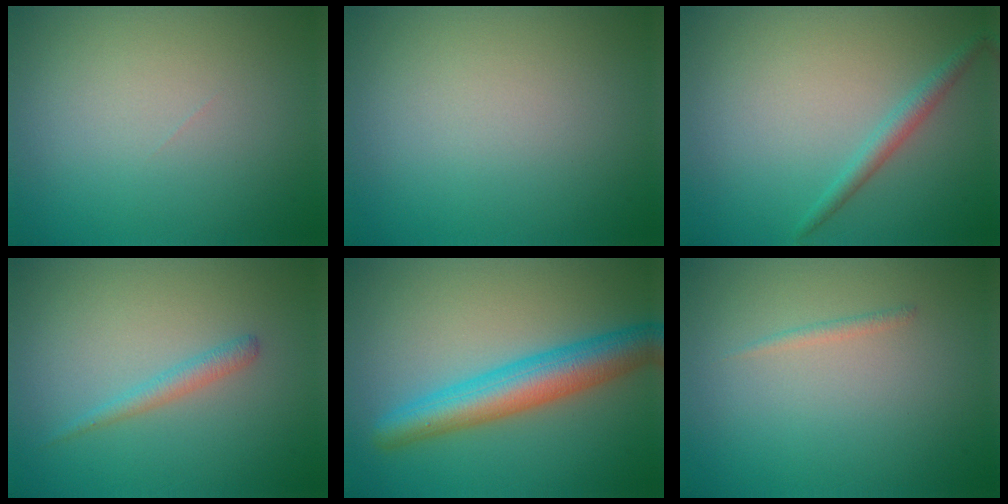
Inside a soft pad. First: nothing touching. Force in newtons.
{"total": 0.0}
{"total": 1.8, "press": 1.7, "slide": 0.1}
{"total": 1.4, "press": 1.4, "slide": 0.1}
{"total": 6.1, "press": 6.1, "slide": 0.1}
{"total": 0.6, "press": 0.6, "slide": 0.1}